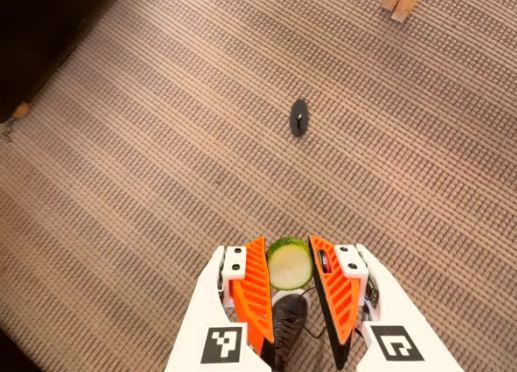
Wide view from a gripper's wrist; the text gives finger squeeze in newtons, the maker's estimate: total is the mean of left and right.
{"total": 10.0, "left": 10.7, "right": 9.3}